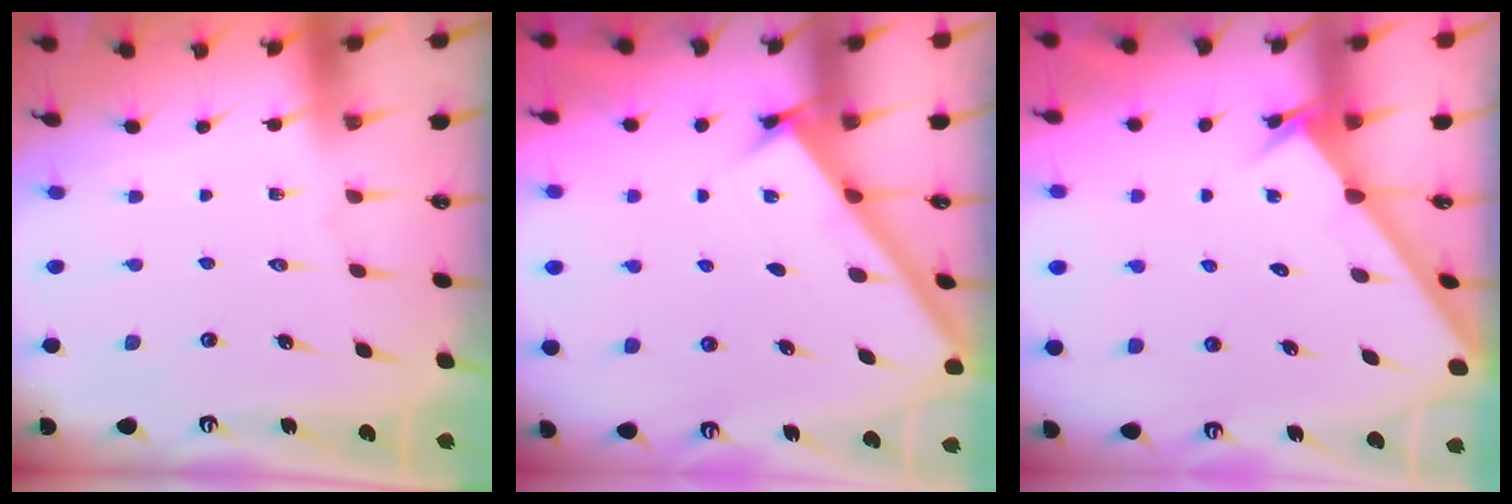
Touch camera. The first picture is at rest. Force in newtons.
{"total": 2.8, "press": 2.7, "slide": 0.3}
{"total": 1.8, "press": 1.8, "slide": 0.2}